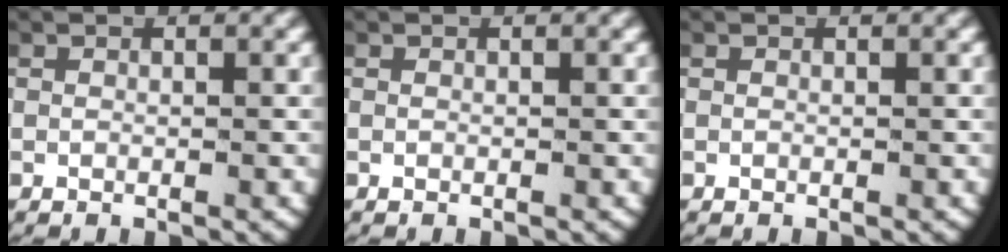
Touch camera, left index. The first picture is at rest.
{"total": 0.0}
{"total": 0.0}